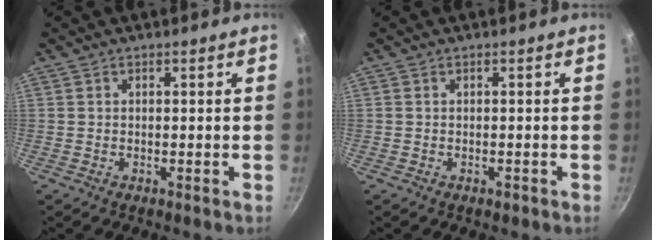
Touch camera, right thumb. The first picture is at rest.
{"total": 0.7, "force": [-0.5, 0.4, 0.4], "torque": [-0.007, 0.002, -0.005]}